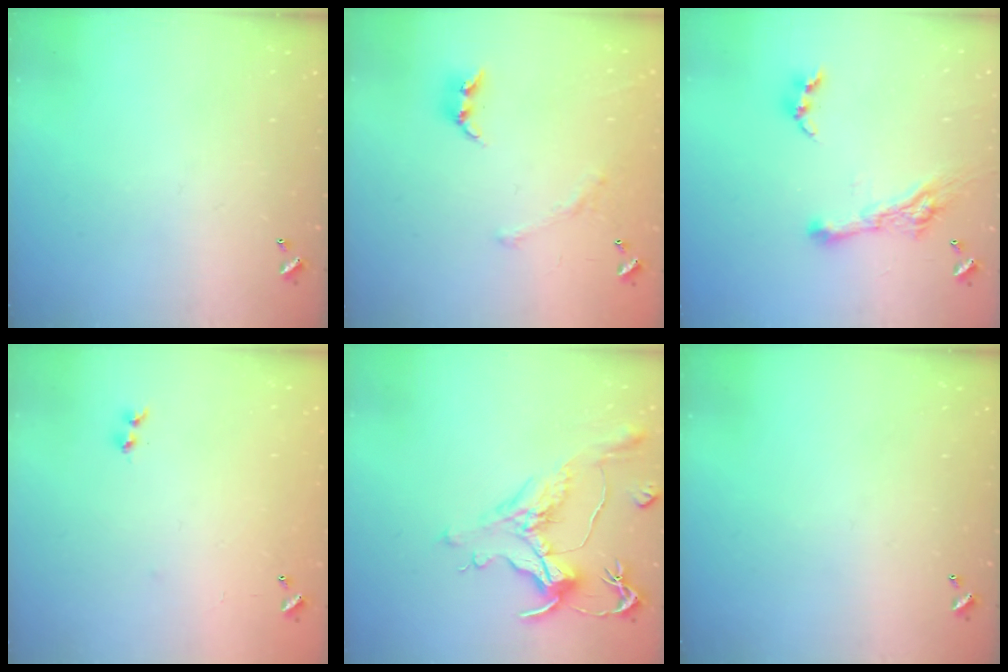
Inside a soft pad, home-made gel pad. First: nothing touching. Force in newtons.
{"total": 2.3, "press": 2.0, "slide": 1.0}
{"total": 8.3, "press": 8.2, "slide": 1.2}
{"total": 6.8, "press": 6.8, "slide": 0.6}
{"total": 1.1, "press": 0.2, "slide": 1.1}
{"total": 0.0}